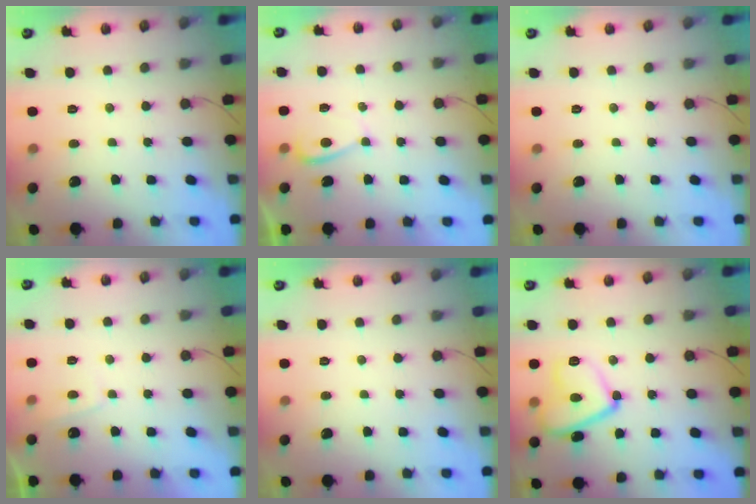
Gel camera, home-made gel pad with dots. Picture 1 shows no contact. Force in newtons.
{"total": 2.3, "press": 2.3, "slide": 0.5}
{"total": 0.0}
{"total": 1.3, "press": 1.1, "slide": 0.6}
{"total": 0.0}
{"total": 13.7, "press": 13.6, "slide": 1.3}